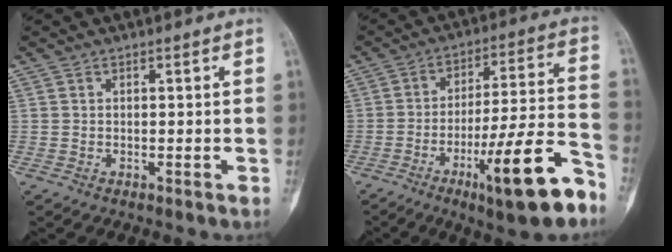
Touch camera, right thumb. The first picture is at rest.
{"total": 18.0, "force": [-9.8, 2.8, 14.8], "torque": [-0.237, 0.051, -0.148]}